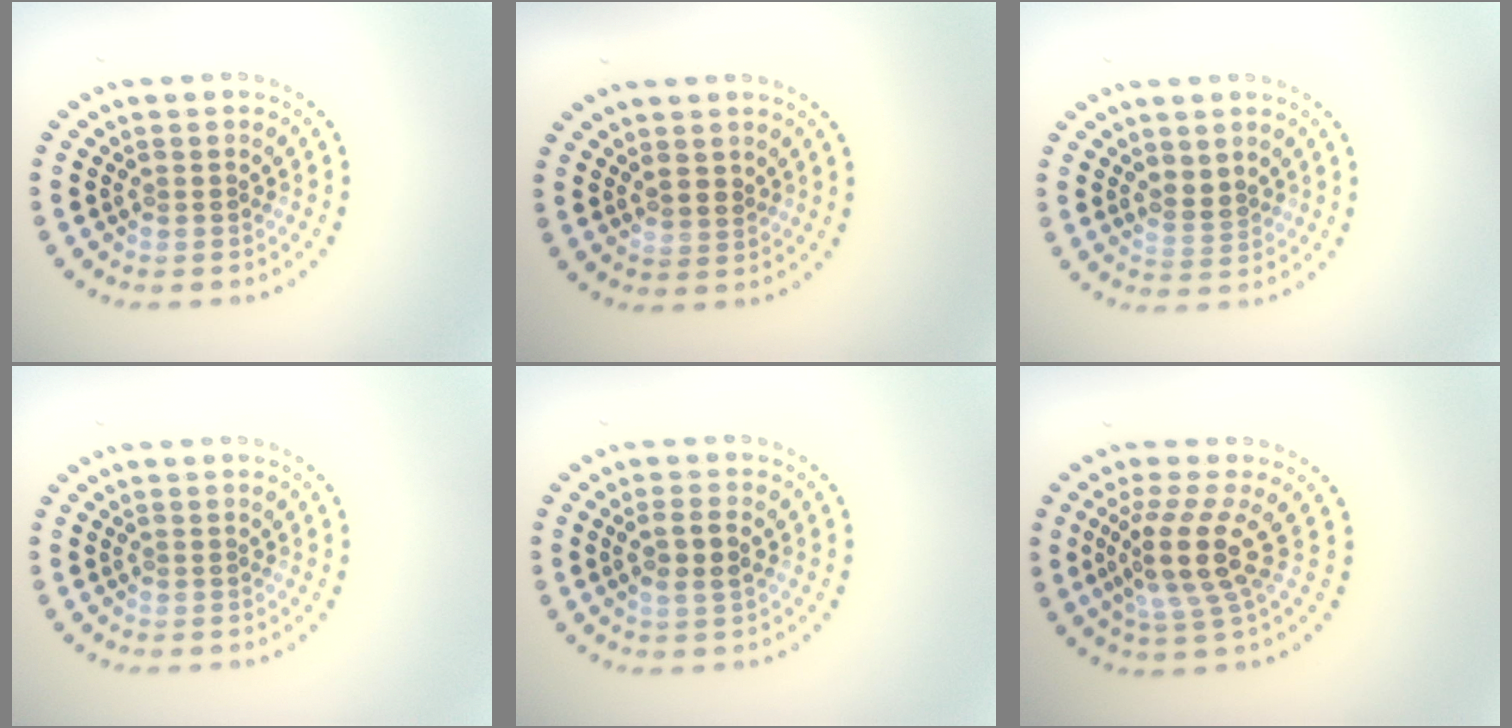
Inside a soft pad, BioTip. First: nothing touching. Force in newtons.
{"total": 1.1, "press": 1.0, "slide": 0.5}
{"total": 1.9, "press": 1.8, "slide": 0.8}
{"total": 0.0}
{"total": 2.4, "press": 2.3, "slide": 0.8}
{"total": 4.4, "press": 3.4, "slide": 2.9}